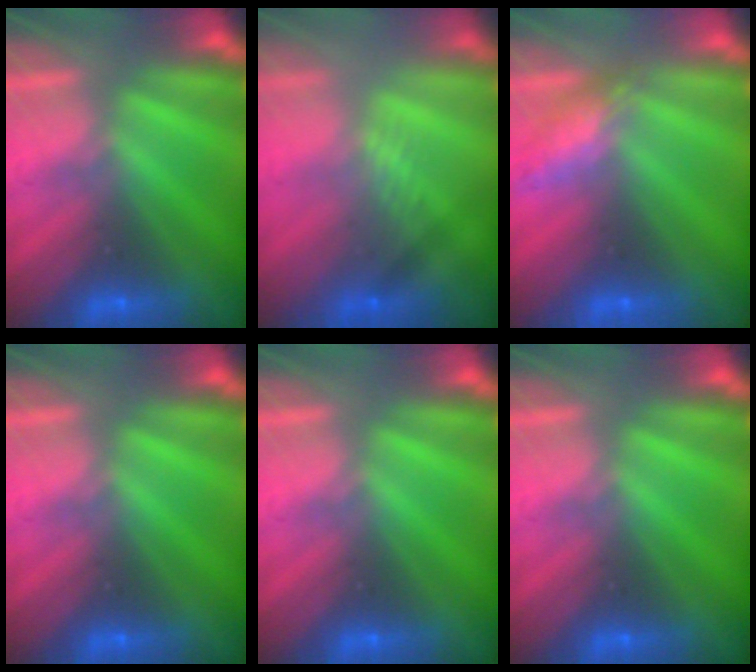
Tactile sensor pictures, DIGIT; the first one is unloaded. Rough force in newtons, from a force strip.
{"total": 2.3}
{"total": 2.4}
{"total": 0.0}
{"total": 0.0}
{"total": 0.0}